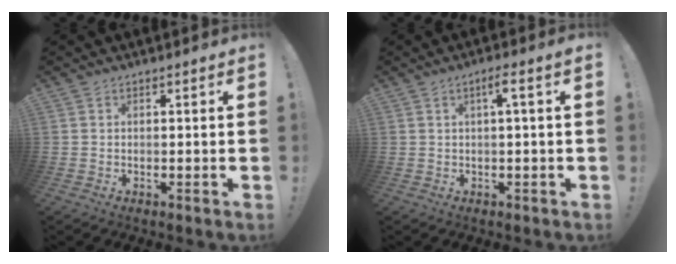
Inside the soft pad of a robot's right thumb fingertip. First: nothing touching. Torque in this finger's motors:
{"motor_torque": [0.07, -0.49, -0.23, -0.06, 0.00]}